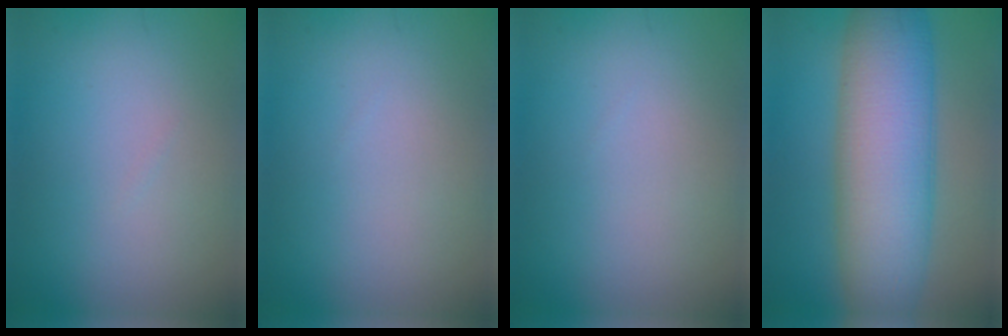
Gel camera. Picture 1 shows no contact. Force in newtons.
{"total": 0.0}
{"total": 0.0}
{"total": 11.2, "press": 11.2, "slide": 0.2}